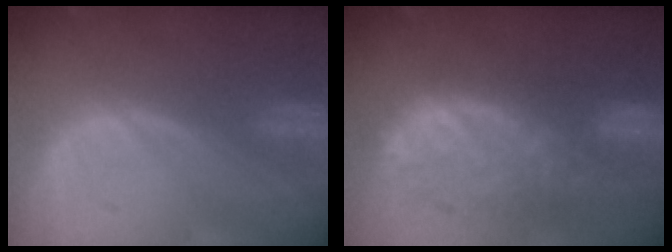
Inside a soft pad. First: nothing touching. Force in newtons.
{"total": 11.1, "press": 9.6, "slide": 5.6}